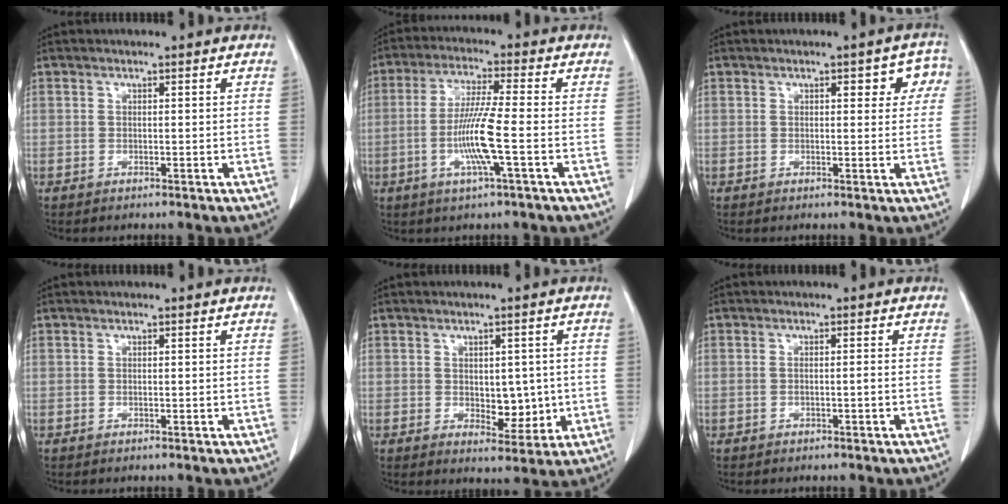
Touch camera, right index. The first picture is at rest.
{"total": 8.7, "force": [-2.0, -0.4, 8.5], "torque": [-0.164, -0.008, -0.040]}
{"total": 4.9, "force": [1.7, 2.3, 4.0], "torque": [-0.029, 0.016, 0.015]}
{"total": 0.0}
{"total": 5.1, "force": [-0.2, 2.9, 4.2], "torque": [-0.049, -0.004, 0.010]}
{"total": 0.6, "force": [-0.1, -0.1, 0.6], "torque": [-0.007, 0.002, 0.001]}